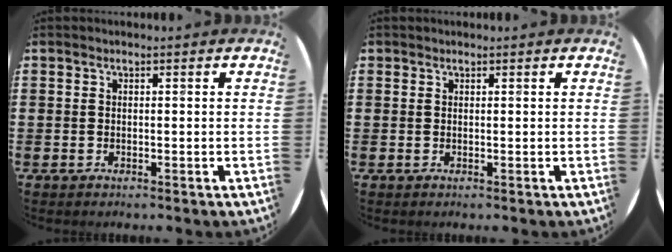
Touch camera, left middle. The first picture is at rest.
{"total": 0.0}